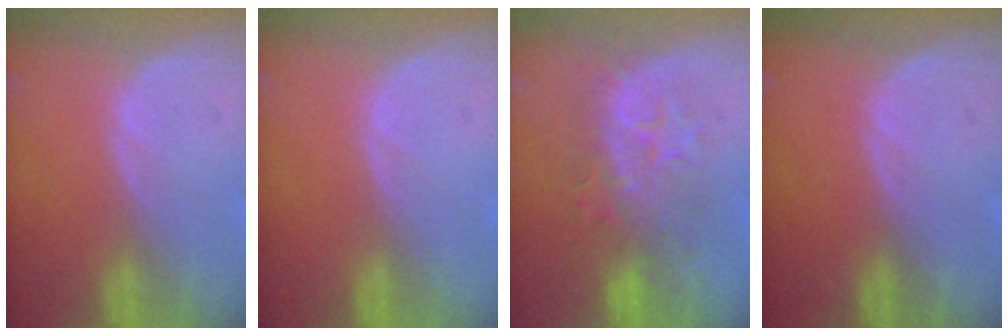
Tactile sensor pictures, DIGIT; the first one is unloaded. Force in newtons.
{"total": 0.0}
{"total": 8.1, "press": 8.1, "slide": 0.8}
{"total": 0.0}